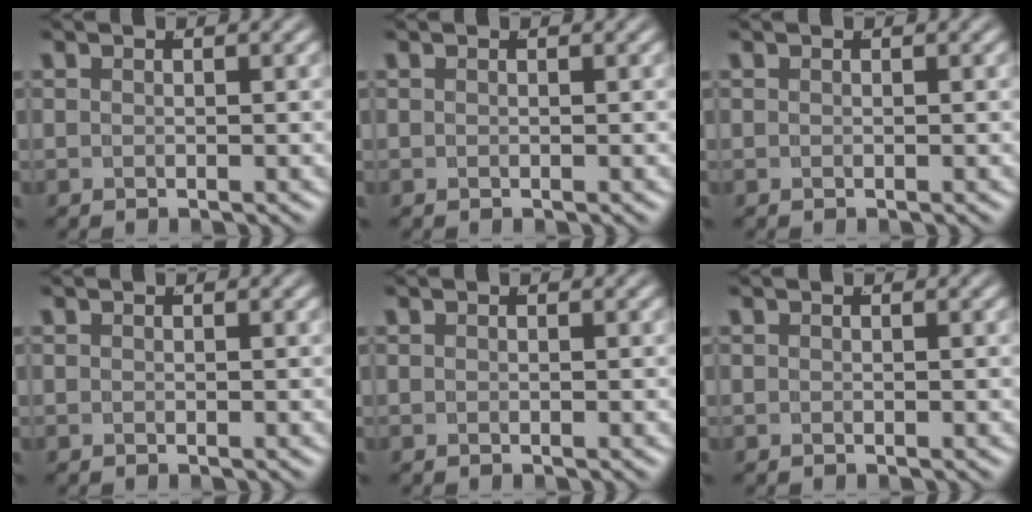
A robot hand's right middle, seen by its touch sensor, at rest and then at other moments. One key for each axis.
{"total": 0.0}
{"total": 0.0}
{"total": 0.0}
{"total": 0.0}
{"total": 0.0}